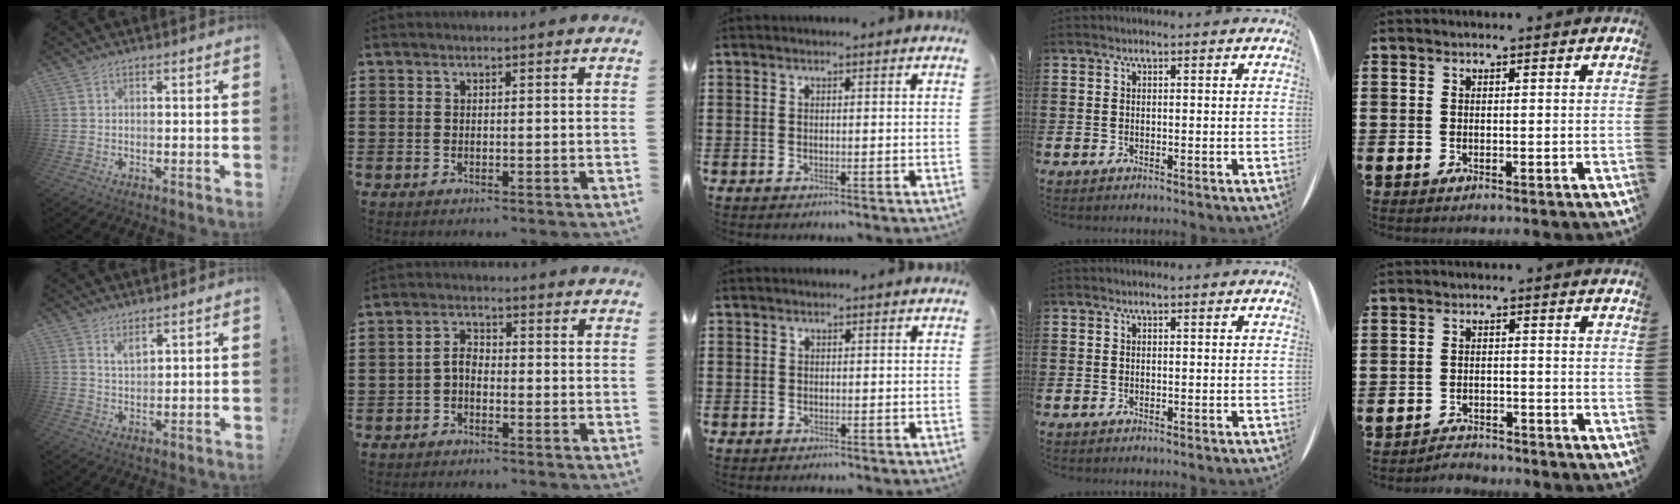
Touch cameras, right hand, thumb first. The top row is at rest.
{"thumb": {"total": 3.8, "force": [3.2, 1.4, 1.6], "torque": [-0.016, -0.024, 0.056]}, "index": {"total": 2.5, "force": [-1.3, 1.3, 1.7], "torque": [-0.042, 0.006, -0.029]}, "middle": {"total": 0.5, "force": [-0.3, 0.4, 0.1], "torque": [-0.001, 0.003, -0.007]}, "little": {"total": 2.2, "force": [-2.1, 0.2, -0.2], "torque": [-0.003, 0.003, -0.048]}}